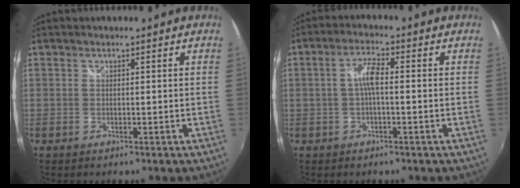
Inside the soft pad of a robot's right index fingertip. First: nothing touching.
{"total": 4.0, "force": [-0.3, 0.9, 3.9], "torque": [-0.077, 0.010, -0.005]}